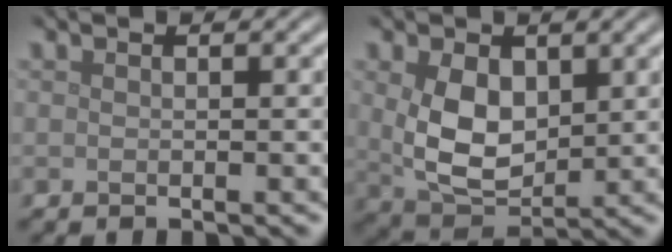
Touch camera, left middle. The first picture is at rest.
{"total": 5.9, "force": [1.0, 3.8, 4.4], "torque": [-0.096, -0.008, 0.029]}